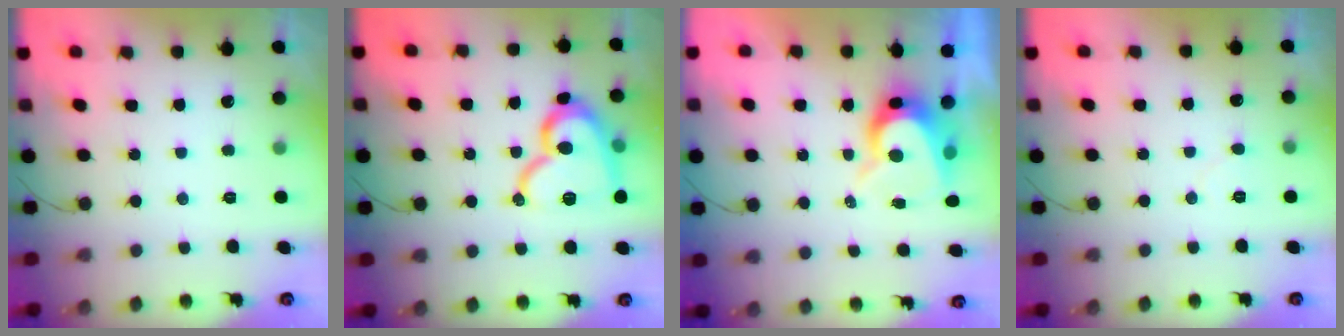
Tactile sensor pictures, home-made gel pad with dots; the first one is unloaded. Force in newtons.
{"total": 17.0, "press": 17.0, "slide": 1.4}
{"total": 8.5, "press": 8.5, "slide": 0.6}
{"total": 3.7, "press": 3.7, "slide": 0.4}